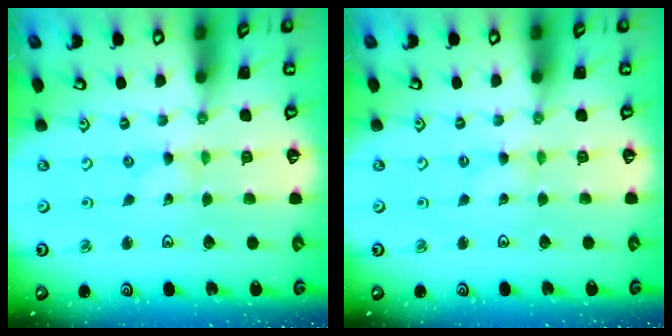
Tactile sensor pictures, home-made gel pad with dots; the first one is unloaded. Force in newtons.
{"total": 0.0}